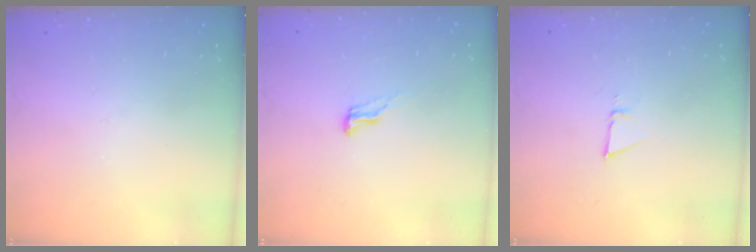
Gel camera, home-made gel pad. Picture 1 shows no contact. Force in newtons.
{"total": 5.5, "press": 5.4, "slide": 0.5}
{"total": 4.3, "press": 4.2, "slide": 0.7}